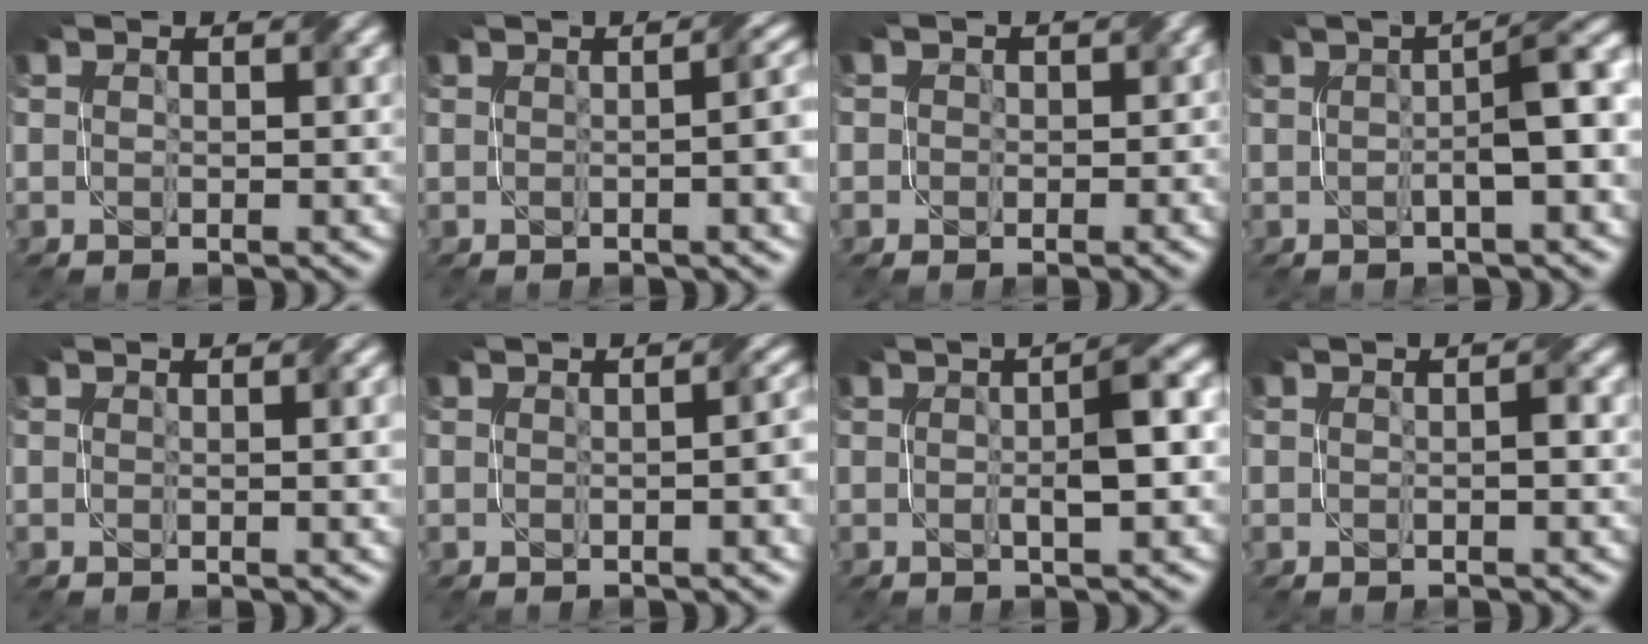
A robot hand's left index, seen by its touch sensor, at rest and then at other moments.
{"total": 5.0, "force": [0.1, 1.9, 4.6], "torque": [-0.029, 0.014, 0.004]}
{"total": 2.1, "force": [0.3, 2.0, 0.8], "torque": [0.003, 0.006, -0.007]}
{"total": 5.6, "force": [0.1, 1.0, 5.5], "torque": [-0.071, 0.016, -0.002]}
{"total": 2.6, "force": [0.6, 0.9, 2.4], "torque": [-0.022, 0.005, 0.009]}
{"total": 3.1, "force": [0.1, 1.0, 2.9], "torque": [-0.026, 0.010, 0.003]}
{"total": 4.2, "force": [0.2, 0.6, 4.2], "torque": [-0.064, 0.009, 0.002]}
{"total": 0.7, "force": [-0.2, 0.1, 0.7], "torque": [-0.013, 0.003, -0.001]}